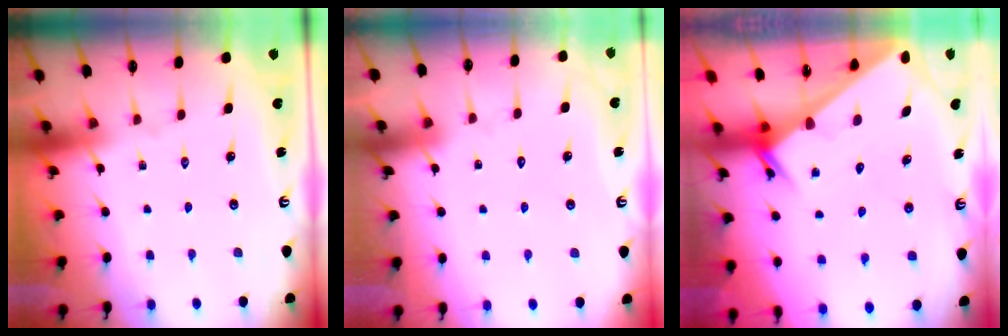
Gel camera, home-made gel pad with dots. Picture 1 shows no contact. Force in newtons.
{"total": 1.9, "press": 1.9, "slide": 0.1}
{"total": 2.1, "press": 2.1, "slide": 0.1}